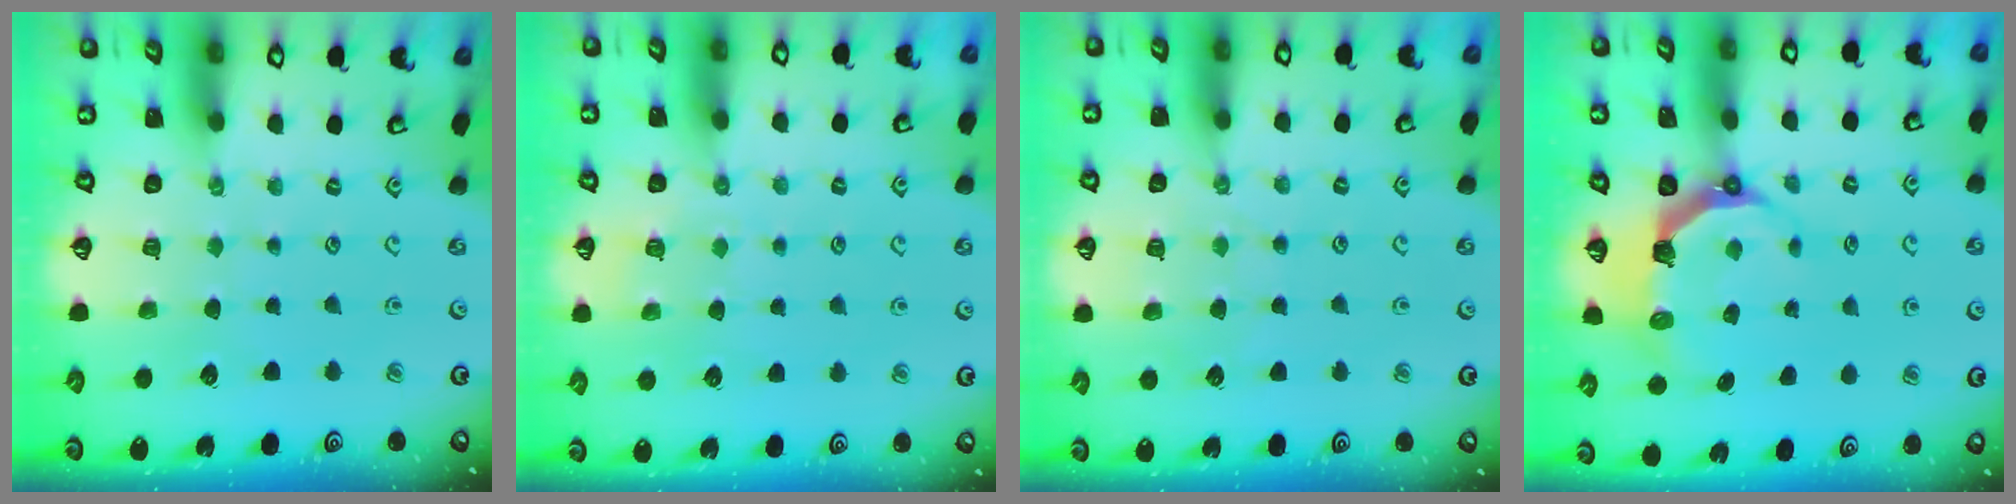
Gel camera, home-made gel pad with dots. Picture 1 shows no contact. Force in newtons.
{"total": 4.3, "press": 4.2, "slide": 0.9}
{"total": 5.7, "press": 5.6, "slide": 0.8}
{"total": 7.0, "press": 5.3, "slide": 4.5}